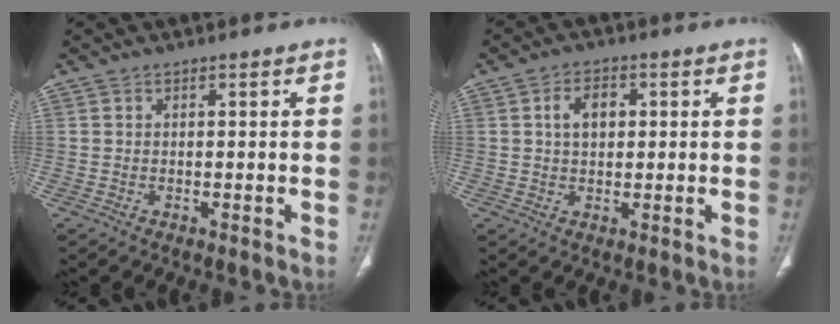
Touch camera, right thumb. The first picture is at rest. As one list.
[{"total": 4.9, "force": [1.0, 3.4, 3.5], "torque": [-0.048, 0.006, 0.014]}]